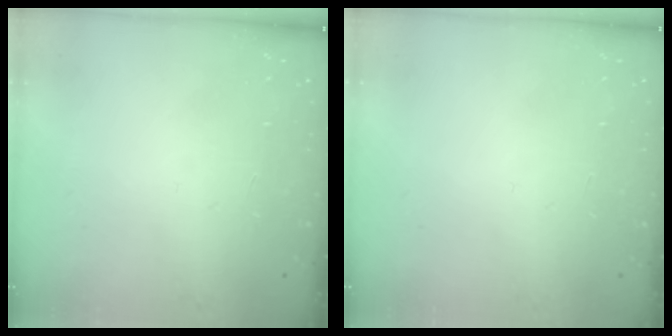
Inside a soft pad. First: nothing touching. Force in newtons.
{"total": 0.0}